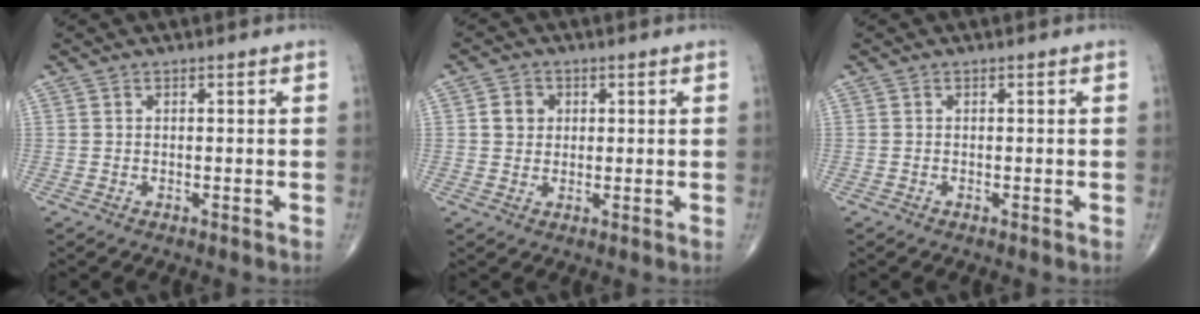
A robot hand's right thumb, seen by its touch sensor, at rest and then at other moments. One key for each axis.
{"total": 3.6, "fx": 0.8, "fy": 3.3, "fz": 1.4, "tx": -0.004, "ty": 0.001, "tz": 0.010}
{"total": 0.0}